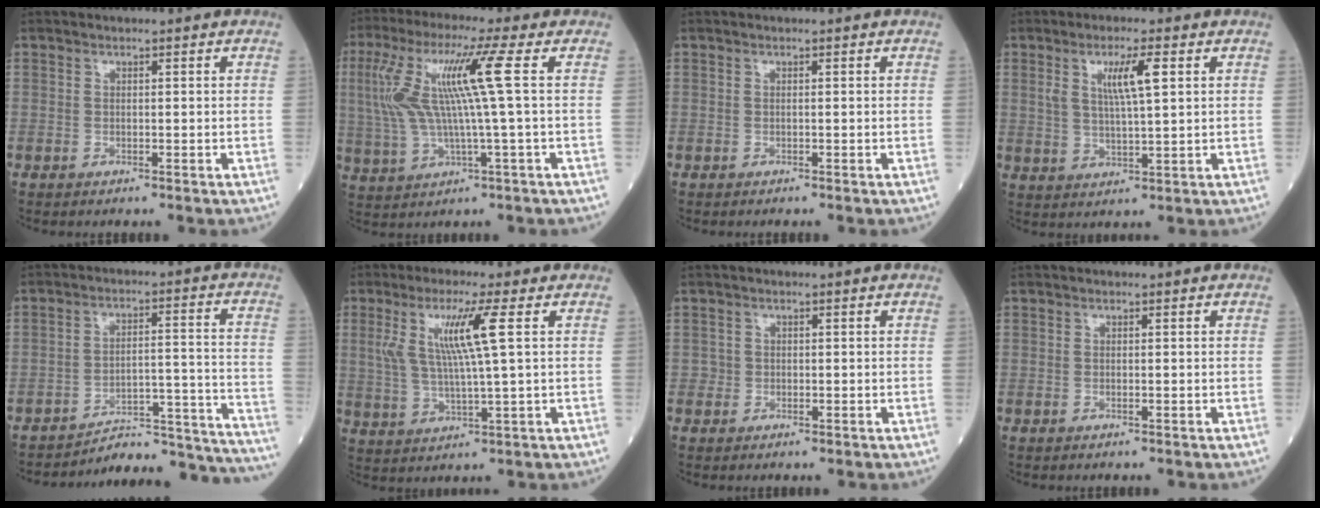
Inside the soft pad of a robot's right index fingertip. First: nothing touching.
{"total": 12.3, "force": [2.4, -0.2, 12.0], "torque": [-0.261, 0.024, 0.047]}
{"total": 0.0}
{"total": 6.1, "force": [2.2, 0.6, 5.7], "torque": [-0.108, 0.002, 0.042]}
{"total": 18.4, "force": [-18.2, 0.6, 1.9], "torque": [0.011, 0.048, -0.242]}
{"total": 8.4, "force": [2.5, -0.4, 8.1], "torque": [-0.169, 0.002, 0.051]}
{"total": 1.0, "force": [-0.2, 0.9, 0.0], "torque": [0.006, 0.005, -0.006]}
{"total": 0.0}